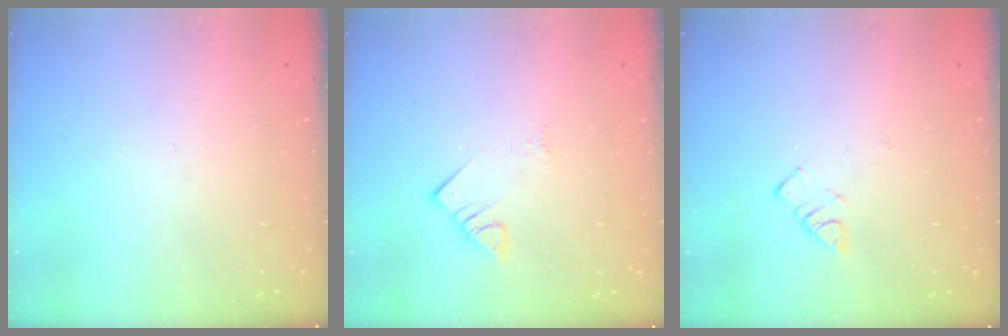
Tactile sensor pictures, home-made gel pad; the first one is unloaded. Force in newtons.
{"total": 3.9, "press": 3.9, "slide": 0.6}
{"total": 2.6, "press": 2.6, "slide": 0.4}